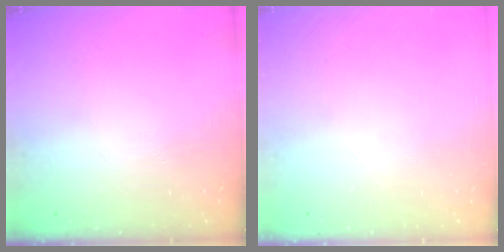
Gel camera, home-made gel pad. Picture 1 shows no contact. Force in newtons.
{"total": 0.0}